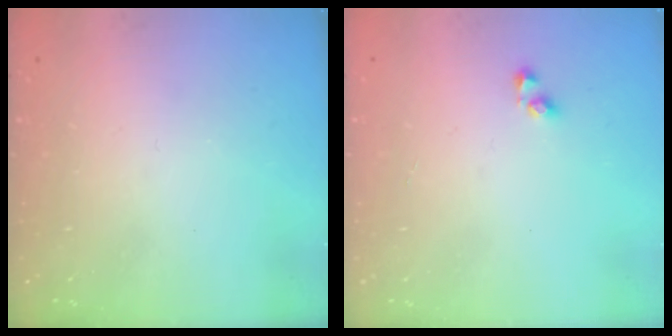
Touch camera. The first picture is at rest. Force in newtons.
{"total": 3.1, "press": 3.1, "slide": 0.2}